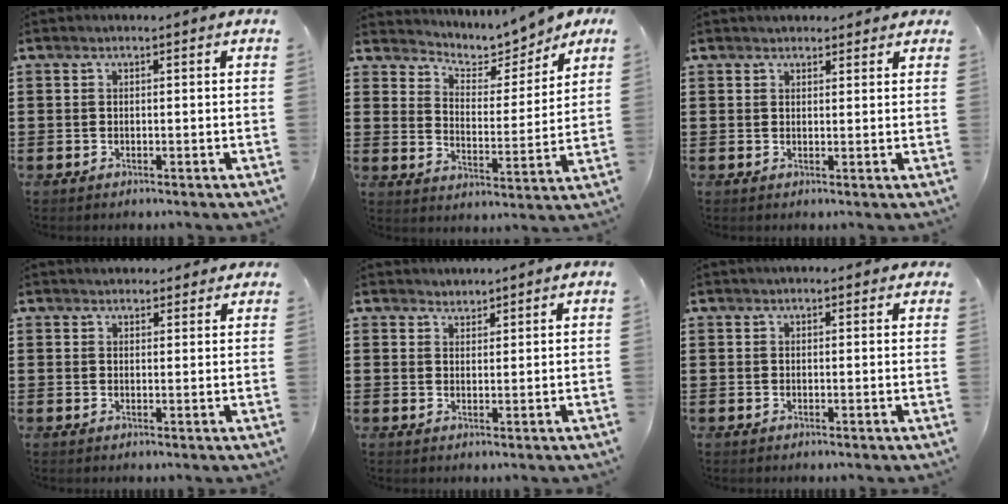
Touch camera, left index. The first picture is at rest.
{"total": 4.8, "force": [4.5, 1.5, 0.8], "torque": [-0.036, -0.033, 0.070]}
{"total": 1.9, "force": [1.7, 0.7, 0.0], "torque": [-0.004, 0.006, 0.033]}
{"total": 2.1, "force": [1.9, 0.7, 0.0], "torque": [0.004, 0.001, 0.036]}
{"total": 1.6, "force": [1.5, 0.4, -0.5], "torque": [0.004, 0.004, 0.031]}
{"total": 1.2, "force": [1.0, 0.5, 0.4], "torque": [-0.008, 0.006, 0.018]}